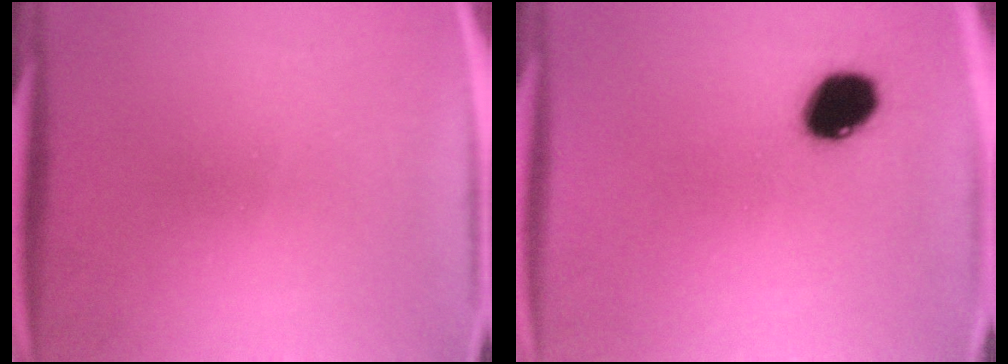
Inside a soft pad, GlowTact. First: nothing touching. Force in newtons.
{"total": 9.0}